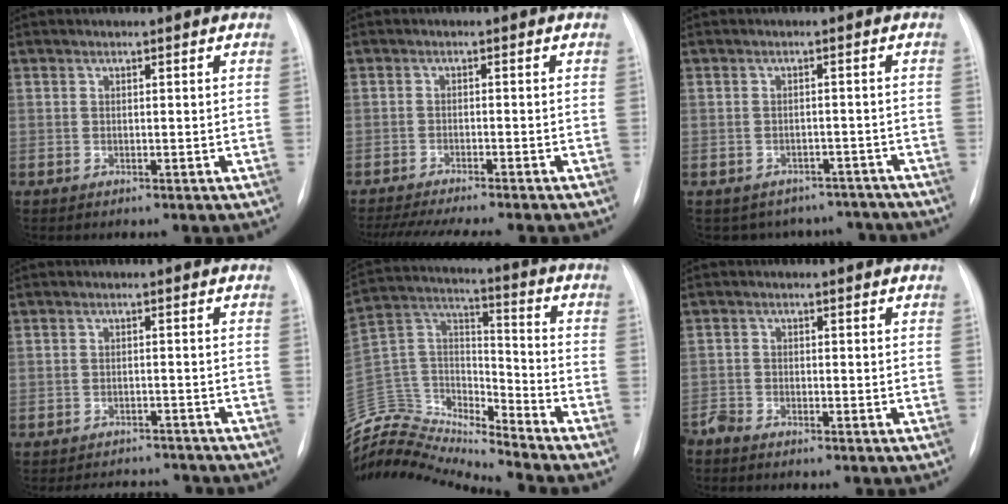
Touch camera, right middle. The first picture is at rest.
{"total": 11.7, "force": [-10.1, 0.2, 5.9], "torque": [-0.075, -0.012, -0.147]}
{"total": 7.9, "force": [-6.9, 3.8, 0.0], "torque": [0.015, 0.025, -0.074]}
{"total": 7.1, "force": [-6.9, 1.4, 1.2], "torque": [-0.015, 0.006, -0.088]}
{"total": 17.5, "force": [-17.3, 0.5, 2.8], "torque": [-0.052, 0.065, -0.315]}
{"total": 2.3, "force": [-2.3, 0.1, 0.5], "torque": [-0.008, -0.009, -0.047]}